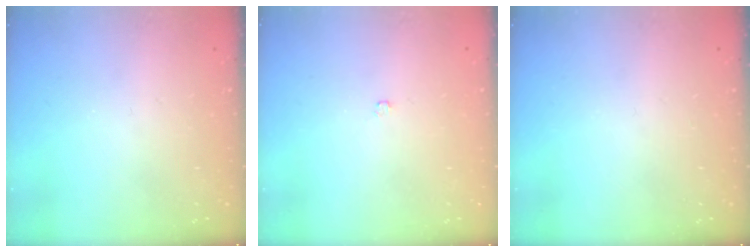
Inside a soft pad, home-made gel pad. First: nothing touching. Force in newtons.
{"total": 2.0, "press": 2.0, "slide": 0.3}
{"total": 0.0}